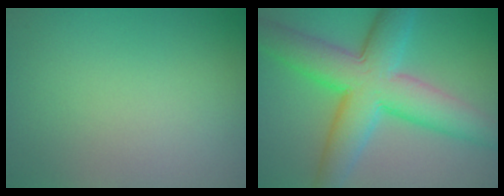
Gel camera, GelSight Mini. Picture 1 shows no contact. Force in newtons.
{"total": 9.9, "press": 9.9, "slide": 0.4}